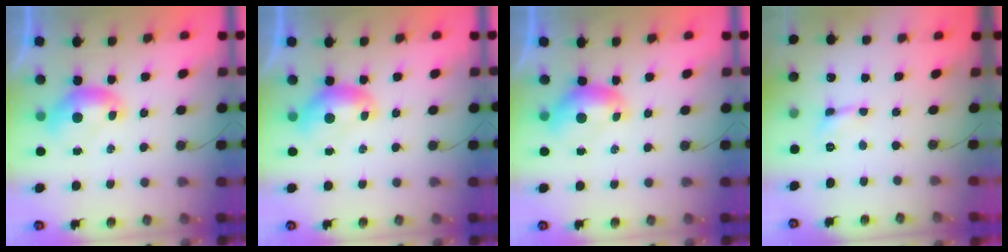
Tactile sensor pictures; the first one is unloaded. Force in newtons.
{"total": 0.0}
{"total": 0.6, "press": 0.1, "slide": 0.6}
{"total": 0.5, "press": 0.5, "slide": 0.3}